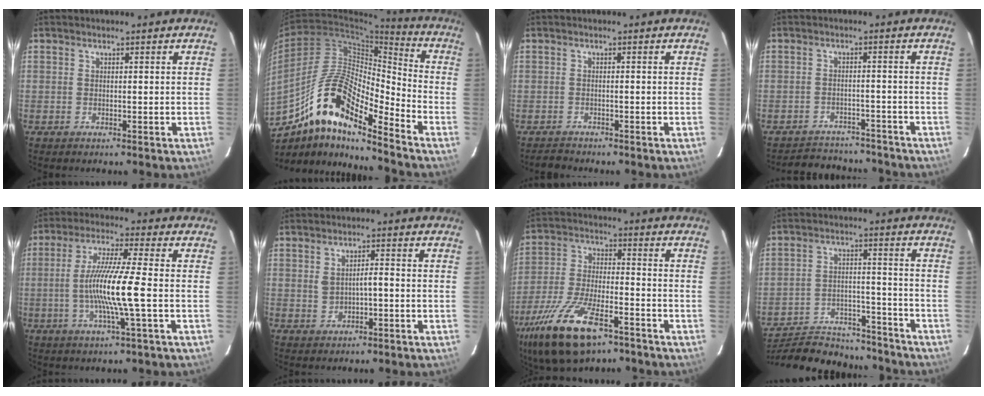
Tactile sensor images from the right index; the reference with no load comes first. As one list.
[{"total": 15.5, "force": [-10.0, 3.6, 11.3], "torque": [-0.210, 0.029, -0.171]}, {"total": 1.4, "force": [-1.4, 0.3, 0.0], "torque": [-0.004, -0.006, -0.021]}, {"total": 9.5, "force": [-8.9, 3.0, 1.1], "torque": [-0.014, 0.010, -0.114]}, {"total": 10.8, "force": [-1.6, -0.7, 10.7], "torque": [-0.208, -0.006, -0.037]}, {"total": 3.1, "force": [-0.1, 1.3, 2.9], "torque": [-0.054, 0.009, 0.005]}, {"total": 15.1, "force": [-9.6, 4.5, 10.8], "torque": [-0.226, -0.022, -0.174]}, {"total": 16.4, "force": [-15.6, 3.4, 3.6], "torque": [-0.070, 0.011, -0.231]}]